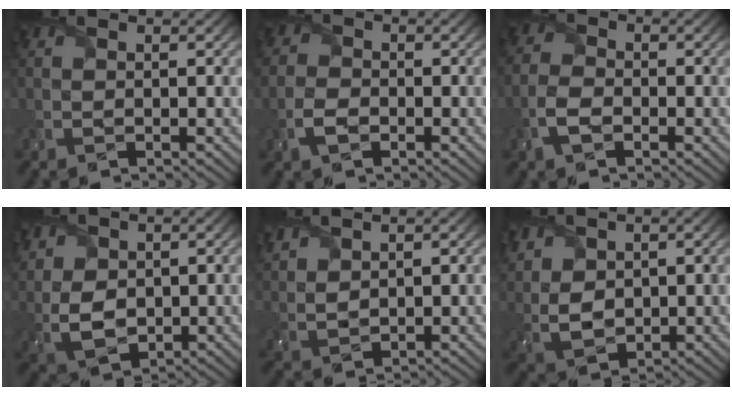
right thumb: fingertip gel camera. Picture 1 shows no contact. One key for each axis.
{"total": 3.7, "fx": -1.5, "fy": 2.7, "fz": 2.2, "tx": -0.056, "ty": -0.006, "tz": -0.037}
{"total": 4.5, "fx": -1.9, "fy": 2.9, "fz": 2.8, "tx": -0.072, "ty": -0.005, "tz": -0.049}
{"total": 7.0, "fx": 1.5, "fy": 5.3, "fz": 4.2, "tx": -0.133, "ty": -0.007, "tz": 0.032}
{"total": 4.6, "fx": 3.6, "fy": 1.8, "fz": 2.3, "tx": -0.066, "ty": 0.010, "tz": 0.077}
{"total": 6.3, "fx": 2.7, "fy": 4.5, "fz": 3.6, "tx": -0.118, "ty": -0.001, "tz": 0.058}